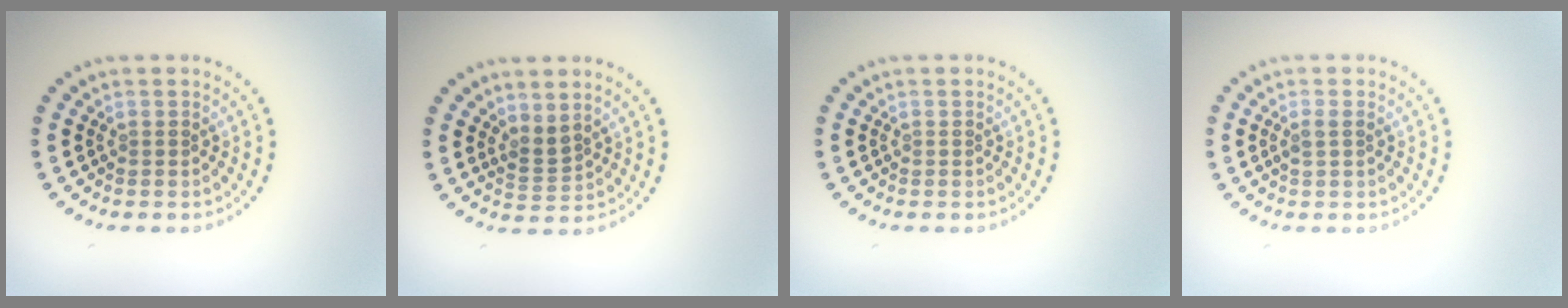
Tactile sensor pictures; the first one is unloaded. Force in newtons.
{"total": 1.8, "press": 1.4, "slide": 1.3}
{"total": 0.0}
{"total": 1.1, "press": 1.0, "slide": 0.6}